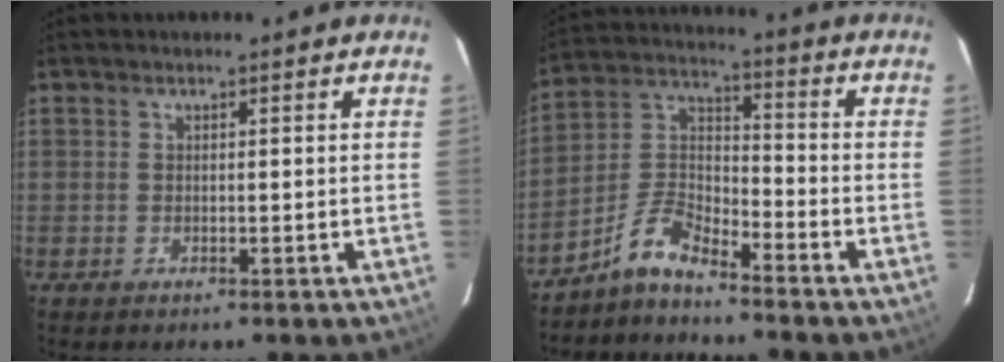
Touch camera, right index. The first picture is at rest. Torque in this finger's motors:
{"motor_torque": [0.37, -0.37, 0.12, 0.04]}